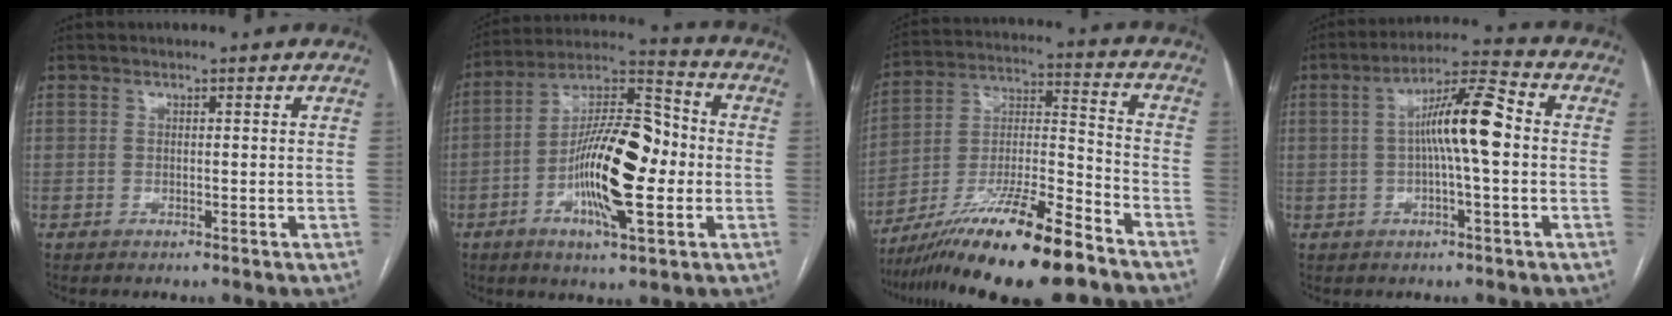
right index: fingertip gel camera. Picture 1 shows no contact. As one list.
[{"total": 16.9, "force": [-3.1, 4.4, 16.0], "torque": [-0.294, 0.015, -0.051]}, {"total": 19.9, "force": [-14.7, 1.7, 13.3], "torque": [-0.241, -0.024, -0.260]}, {"total": 9.8, "force": [0.2, 0.9, 9.8], "torque": [-0.172, 0.023, -0.002]}]